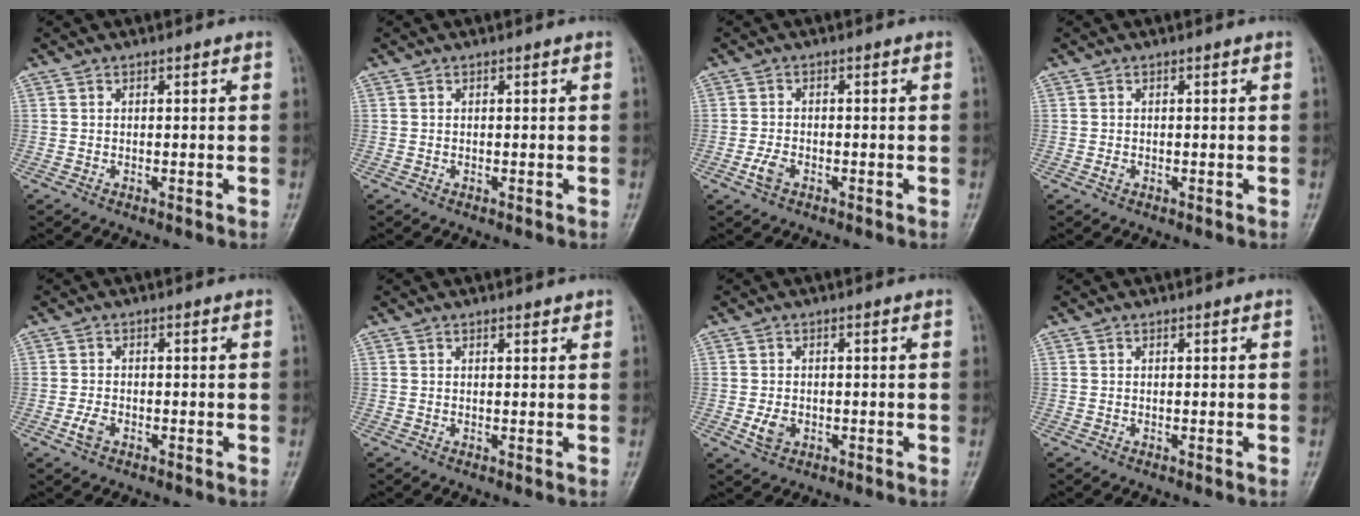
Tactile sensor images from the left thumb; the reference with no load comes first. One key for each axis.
{"total": 0.0}
{"total": 2.7, "fx": -1.3, "fy": 1.5, "fz": 1.7, "tx": -0.040, "ty": 0.006, "tz": -0.027}
{"total": 0.8, "fx": -0.2, "fy": 0.5, "fz": 0.6, "tx": -0.009, "ty": 0.002, "tz": -0.002}
{"total": 2.3, "fx": -1.1, "fy": 1.4, "fz": 1.5, "tx": -0.034, "ty": 0.005, "tz": -0.023}
{"total": 1.0, "fx": 0.8, "fy": 0.3, "fz": 0.5, "tx": -0.008, "ty": -0.005, "tz": 0.011}
{"total": 3.1, "fx": -0.9, "fy": 2.2, "fz": 2.0, "tx": -0.033, "ty": 0.001, "tz": -0.013}
{"total": 0.0}